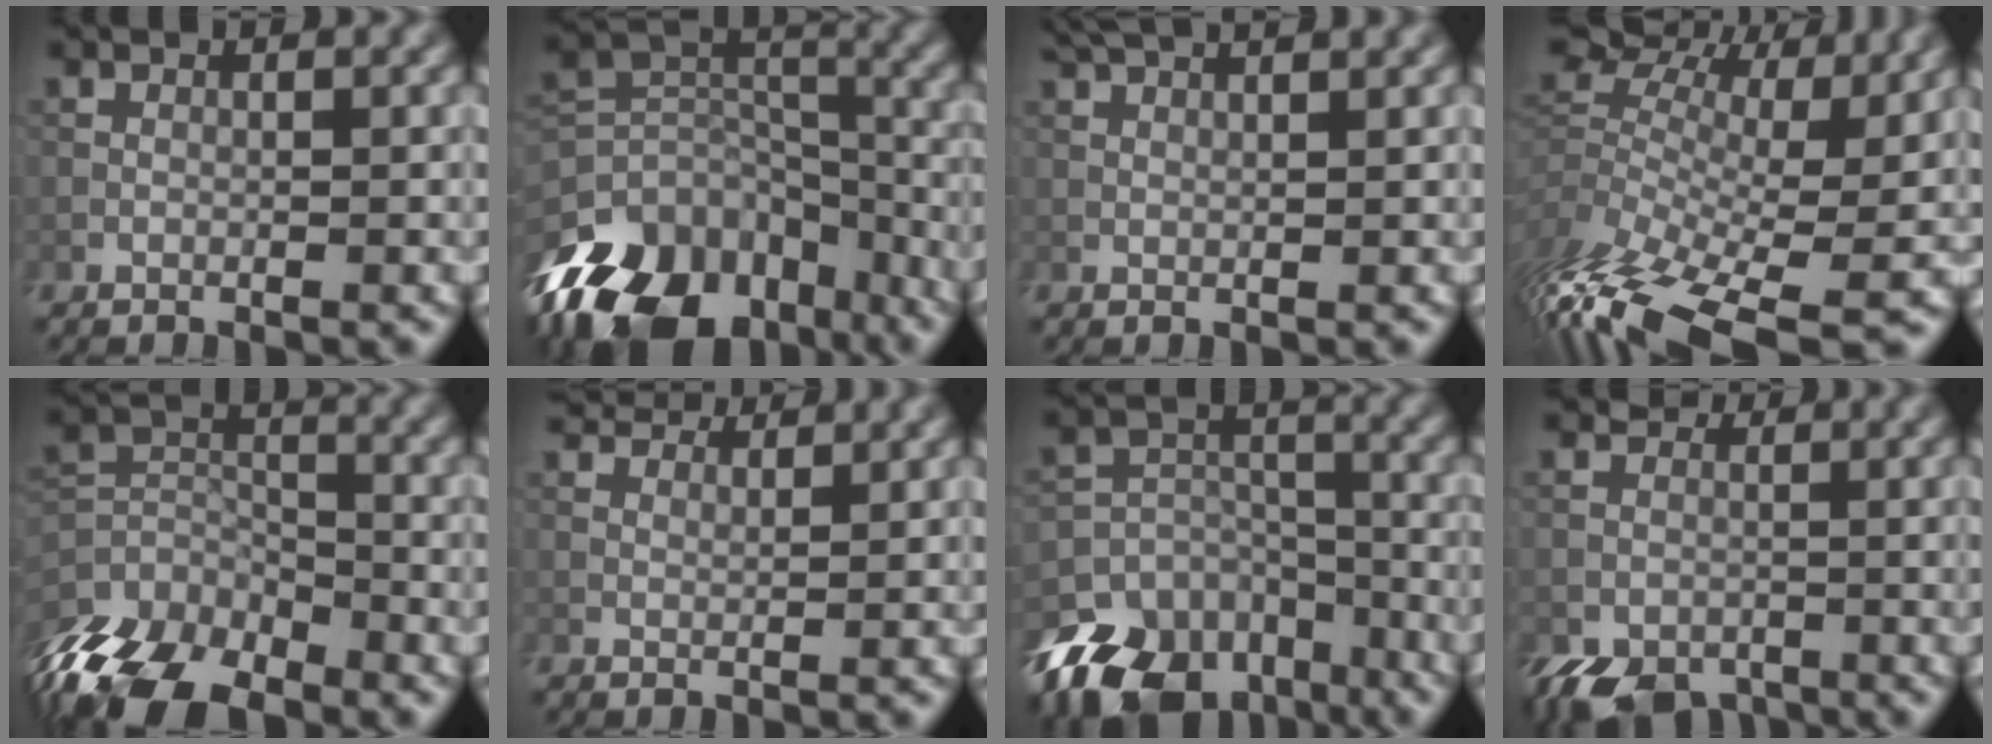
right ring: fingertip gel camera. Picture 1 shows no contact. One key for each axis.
{"total": 15.6, "fx": -11.2, "fy": 8.5, "fz": 6.9, "tx": -0.163, "ty": -0.003, "tz": -0.179}
{"total": 4.6, "fx": 3.5, "fy": 1.4, "fz": 2.7, "tx": -0.034, "ty": 0.021, "tz": 0.029}
{"total": 10.4, "fx": -2.2, "fy": 5.1, "fz": 8.8, "tx": -0.189, "ty": 0.016, "tz": -0.024}
{"total": 10.3, "fx": -8.2, "fy": 4.2, "fz": 4.6, "tx": -0.100, "ty": -0.013, "tz": -0.157}
{"total": 5.8, "fx": 5.0, "fy": 1.8, "fz": 2.3, "tx": -0.062, "ty": 0.001, "tz": 0.083}
{"total": 14.1, "fx": -9.8, "fy": 9.1, "fz": 4.6, "tx": -0.111, "ty": -0.024, "tz": -0.149}
{"total": 5.6, "fx": -2.6, "fy": 4.3, "fz": 2.5, "tx": -0.049, "ty": -0.017, "tz": -0.041}